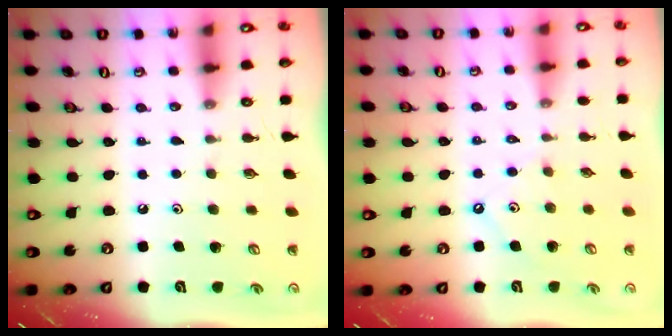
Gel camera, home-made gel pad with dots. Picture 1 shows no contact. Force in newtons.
{"total": 1.7, "press": 1.7, "slide": 0.3}